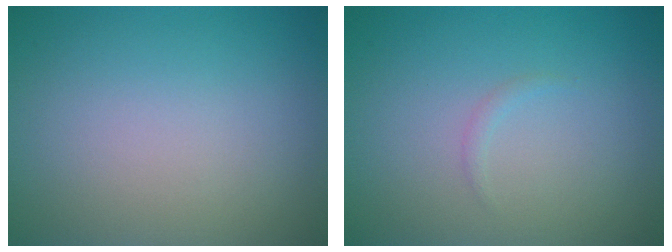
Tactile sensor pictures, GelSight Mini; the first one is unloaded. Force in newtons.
{"total": 0.5, "press": 0.5, "slide": 0.1}